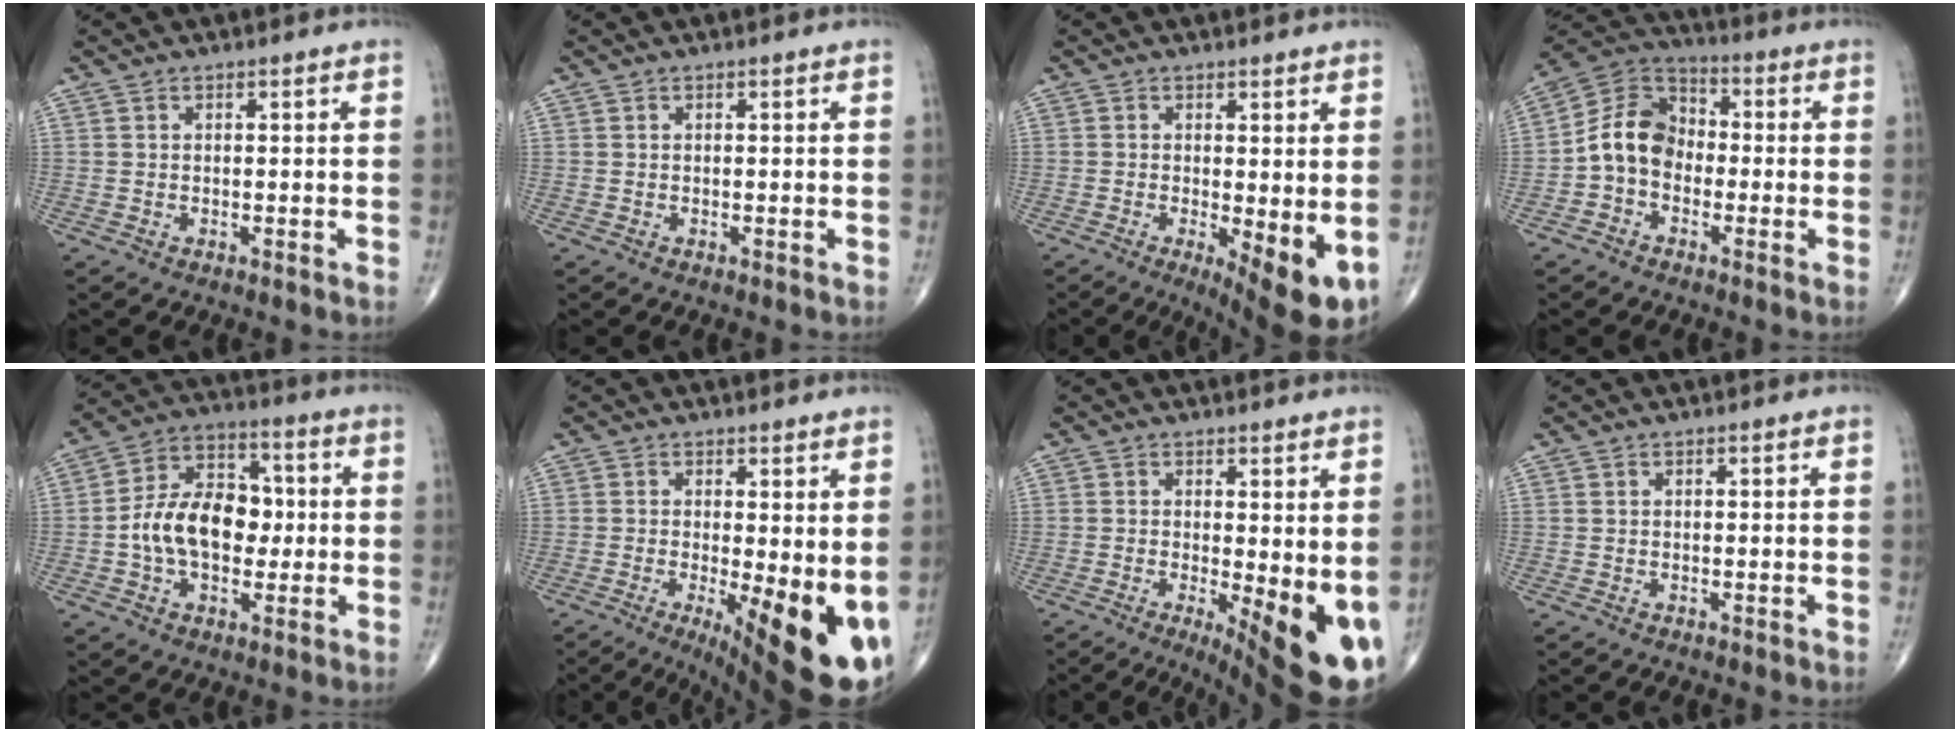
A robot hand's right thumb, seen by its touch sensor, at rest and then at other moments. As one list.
[{"total": 0.0}, {"total": 8.7, "force": [-1.6, 2.7, 8.1], "torque": [-0.115, -0.023, -0.018]}, {"total": 10.1, "force": [-1.9, 7.8, 6.1], "torque": [-0.094, 0.038, -0.053]}, {"total": 14.4, "force": [-0.9, 9.6, 10.7], "torque": [-0.163, 0.034, -0.020]}, {"total": 15.7, "force": [-2.6, 5.2, 14.5], "torque": [-0.175, -0.027, -0.017]}, {"total": 13.7, "force": [-2.0, 4.6, 12.8], "torque": [-0.164, -0.027, -0.014]}, {"total": 0.0}]